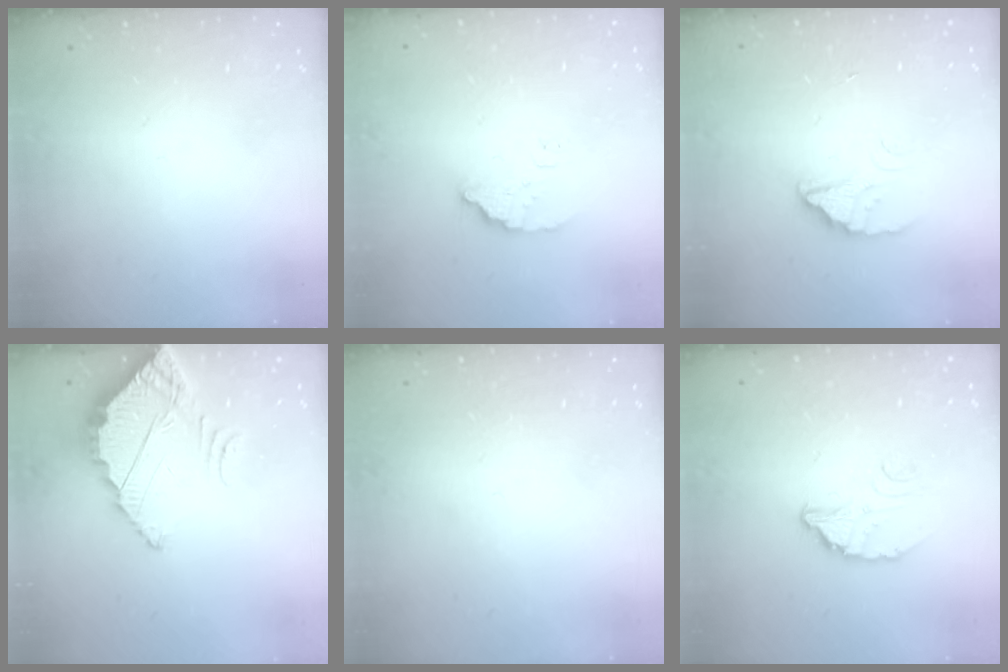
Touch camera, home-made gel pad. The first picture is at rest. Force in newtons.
{"total": 3.9, "press": 3.9, "slide": 0.3}
{"total": 2.7, "press": 2.7, "slide": 0.1}
{"total": 4.0, "press": 4.0, "slide": 0.3}
{"total": 2.3, "press": 2.3, "slide": 0.1}
{"total": 3.2, "press": 3.2, "slide": 0.2}